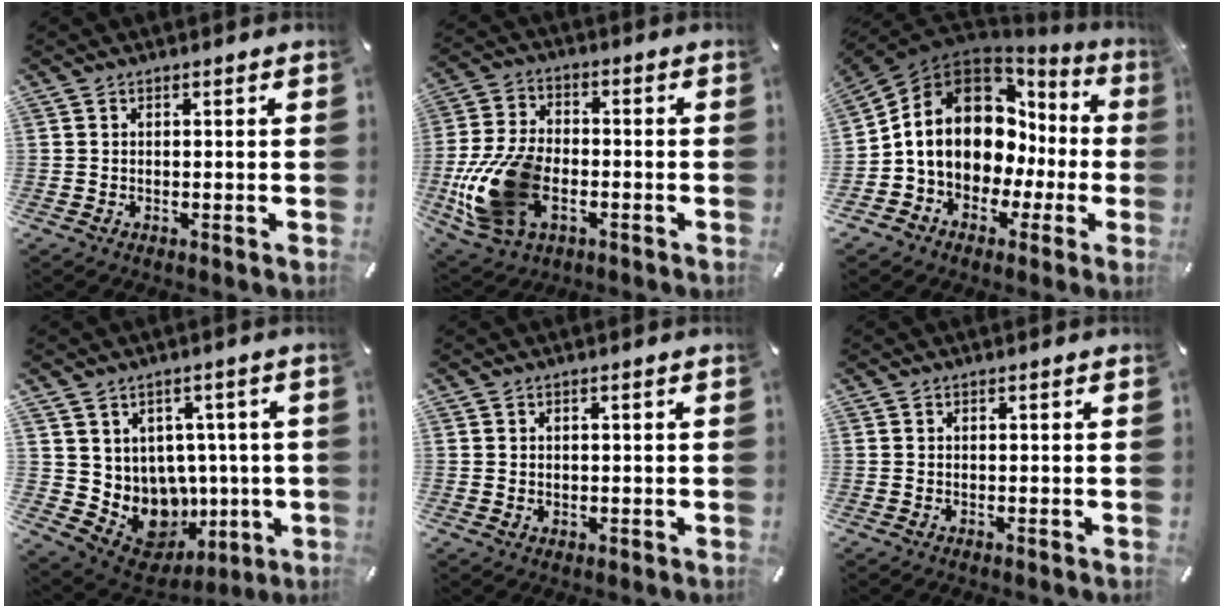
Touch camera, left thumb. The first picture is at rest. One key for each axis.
{"total": 17.6, "fx": -4.8, "fy": 11.6, "fz": 12.3, "tx": -0.260, "ty": 0.016, "tz": -0.076}
{"total": 15.6, "fx": 2.4, "fy": 12.2, "fz": 9.4, "tx": -0.166, "ty": -0.028, "tz": 0.041}
{"total": 10.2, "fx": 0.4, "fy": 9.6, "fz": 3.5, "tx": -0.058, "ty": -0.039, "tz": 0.034}
{"total": 1.2, "fx": 0.4, "fy": 1.1, "fz": 0.1, "tx": -0.003, "ty": 0.005, "tz": 0.006}
{"total": 0.0}